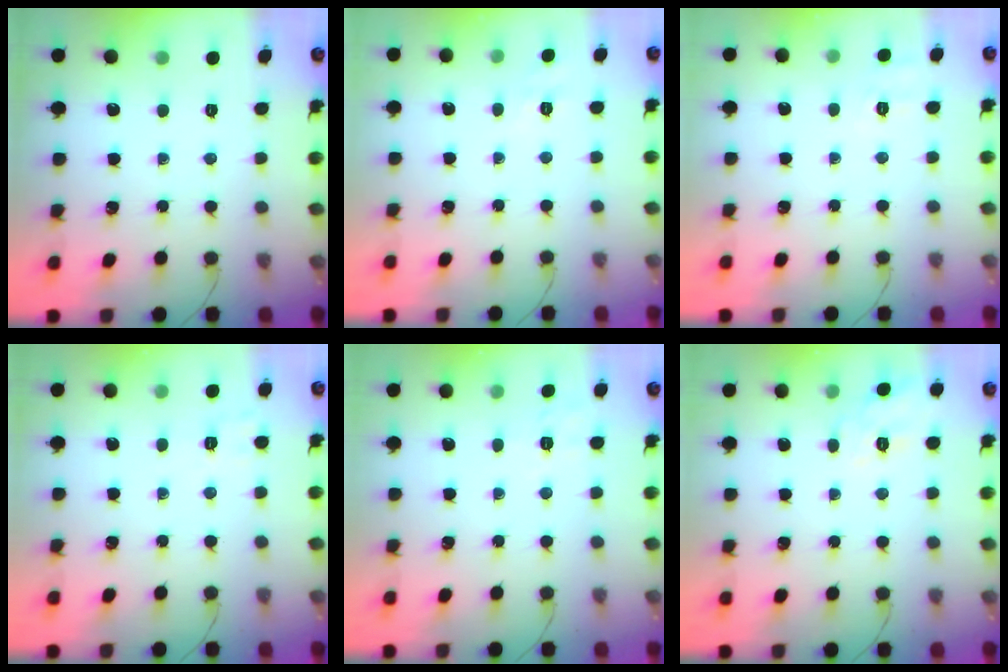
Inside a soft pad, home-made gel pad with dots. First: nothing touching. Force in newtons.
{"total": 1.8, "press": 1.2, "slide": 1.4}
{"total": 2.0, "press": 0.8, "slide": 1.8}
{"total": 3.0, "press": 2.3, "slide": 1.9}
{"total": 1.9, "press": 0.2, "slide": 1.9}
{"total": 9.9, "press": 9.8, "slide": 1.6}